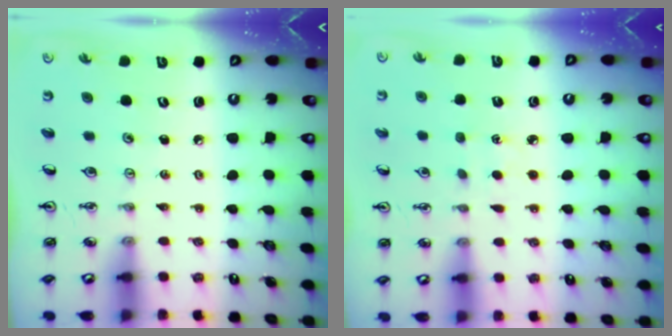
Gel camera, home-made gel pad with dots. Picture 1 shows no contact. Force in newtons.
{"total": 1.5, "press": 1.5, "slide": 0.2}